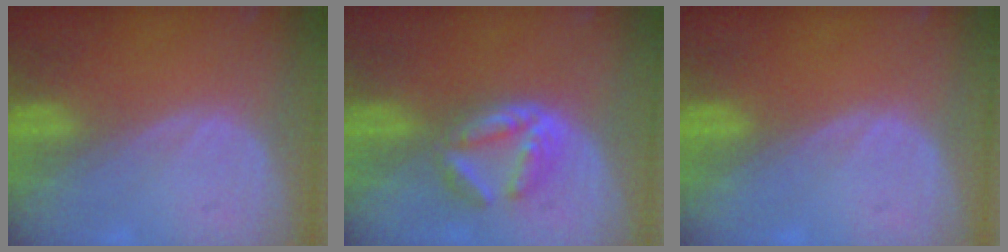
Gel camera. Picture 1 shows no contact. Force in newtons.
{"total": 6.3, "press": 5.4, "slide": 3.2}
{"total": 0.0}